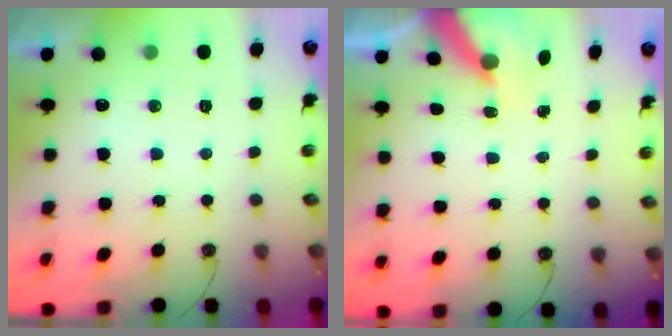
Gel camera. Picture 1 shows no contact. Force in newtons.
{"total": 6.7, "press": 6.7, "slide": 0.7}